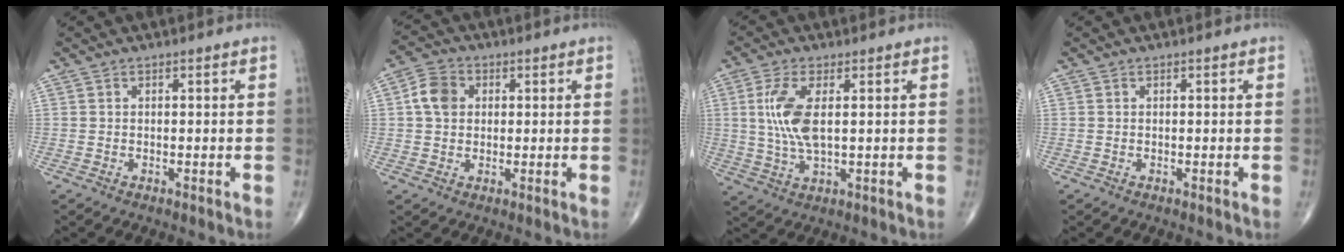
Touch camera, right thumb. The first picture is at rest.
{"total": 5.8, "force": [1.0, 4.7, 3.3], "torque": [-0.055, 0.008, 0.012]}
{"total": 8.4, "force": [1.4, 3.2, 7.7], "torque": [-0.178, -0.005, 0.030]}
{"total": 0.0}